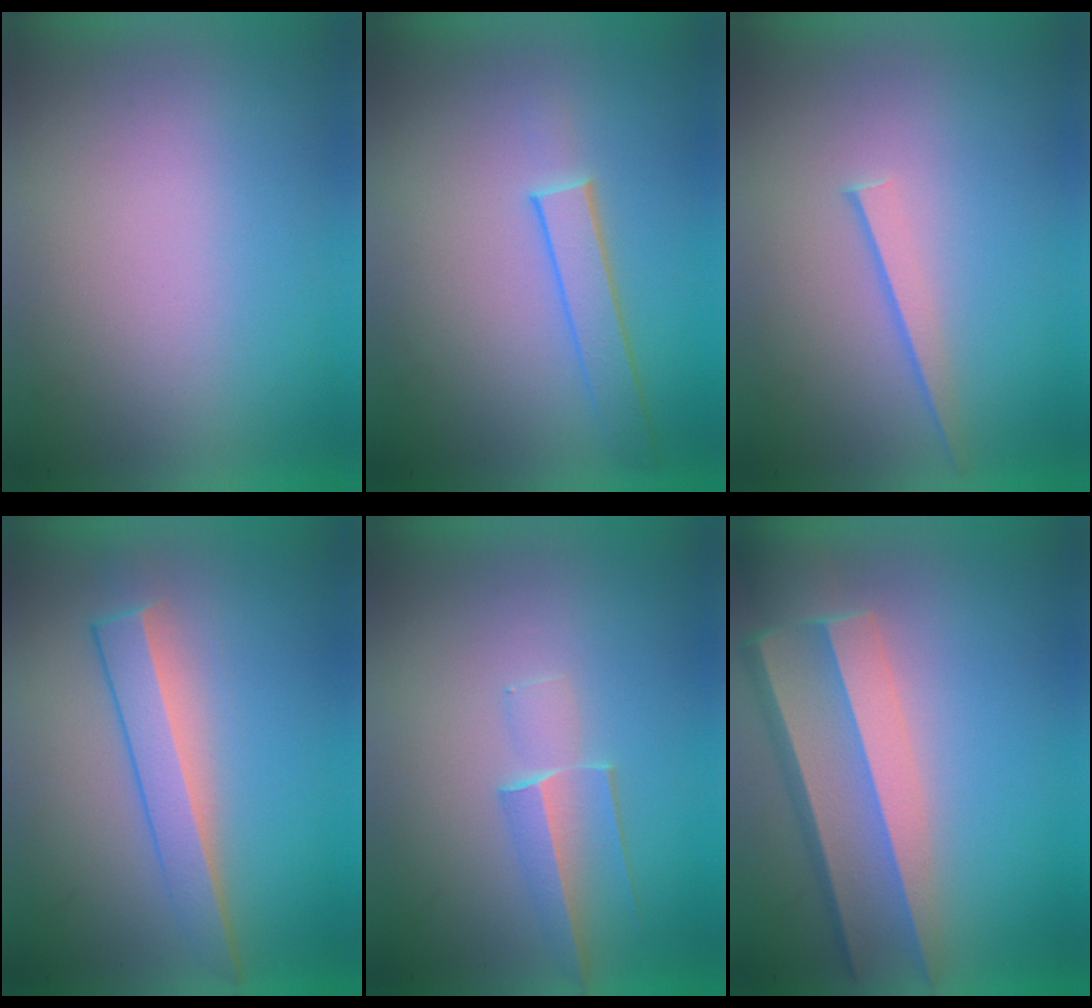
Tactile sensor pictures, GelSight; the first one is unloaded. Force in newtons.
{"total": 1.9}
{"total": 1.1}
{"total": 3.2}
{"total": 1.8}
{"total": 3.4}